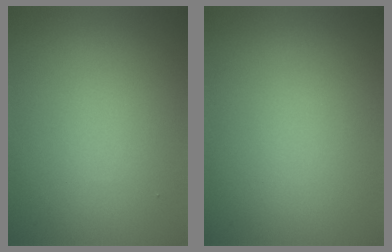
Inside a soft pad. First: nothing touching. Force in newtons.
{"total": 0.0}